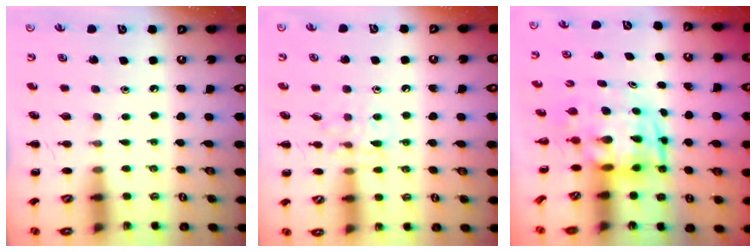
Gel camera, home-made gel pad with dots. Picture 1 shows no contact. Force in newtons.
{"total": 7.5, "press": 7.4, "slide": 1.2}
{"total": 3.9, "press": 3.6, "slide": 1.4}